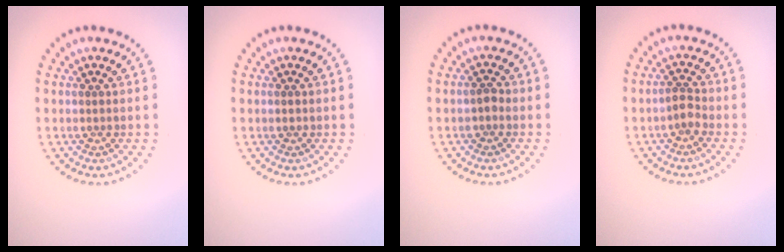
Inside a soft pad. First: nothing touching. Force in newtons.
{"total": 0.6, "press": 0.6, "slide": 0.1}
{"total": 0.9, "press": 0.8, "slide": 0.2}
{"total": 1.5, "press": 1.3, "slide": 0.7}